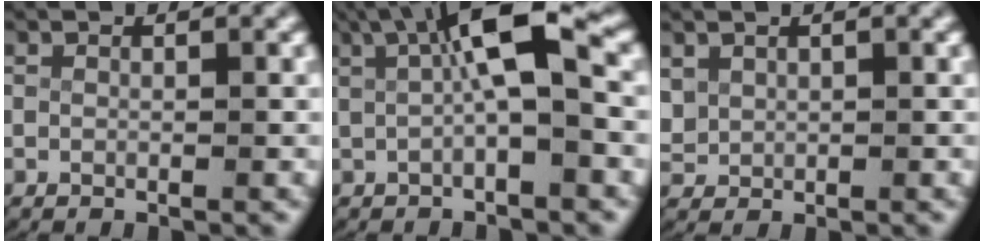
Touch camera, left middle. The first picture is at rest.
{"total": 6.2, "force": [1.5, 1.2, 5.9], "torque": [-0.089, 0.016, 0.020]}
{"total": 2.3, "force": [0.8, 2.0, 0.9], "torque": [-0.040, -0.008, 0.026]}